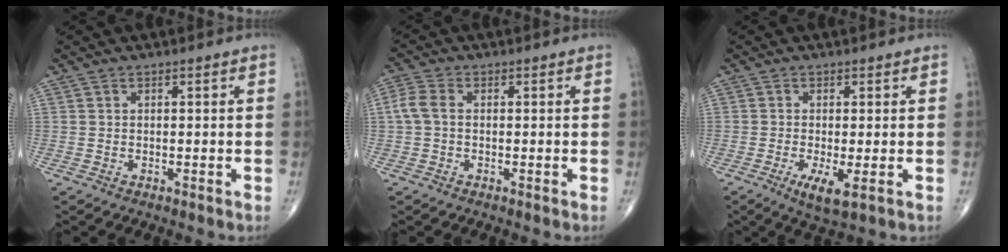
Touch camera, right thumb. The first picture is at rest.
{"total": 3.8, "force": [0.1, 2.4, 2.9], "torque": [-0.071, 0.009, -0.005]}
{"total": 4.6, "force": [-1.4, 1.0, 4.2], "torque": [-0.080, -0.013, -0.024]}